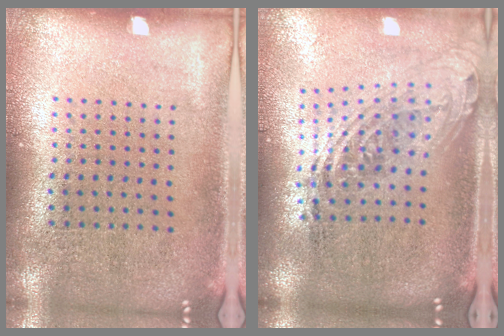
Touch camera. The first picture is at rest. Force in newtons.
{"total": 2.1, "press": 1.5, "slide": 1.4}